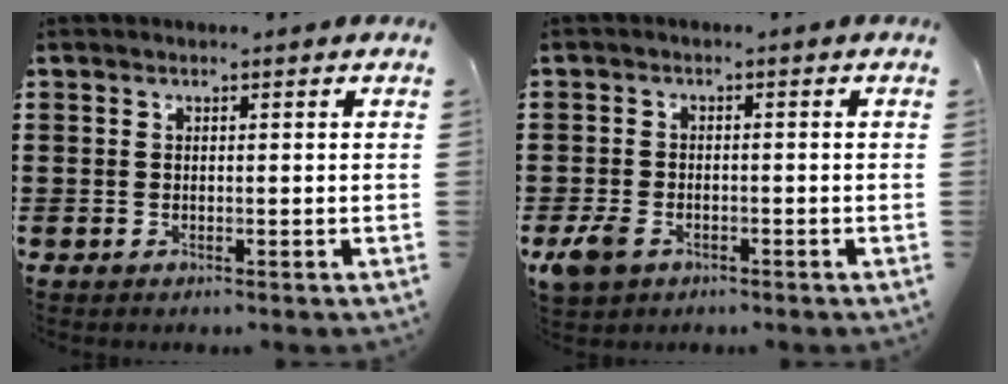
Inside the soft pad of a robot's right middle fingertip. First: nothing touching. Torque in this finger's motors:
{"motor_torque": [-1.60, 0.54, 0.51, 0.14]}